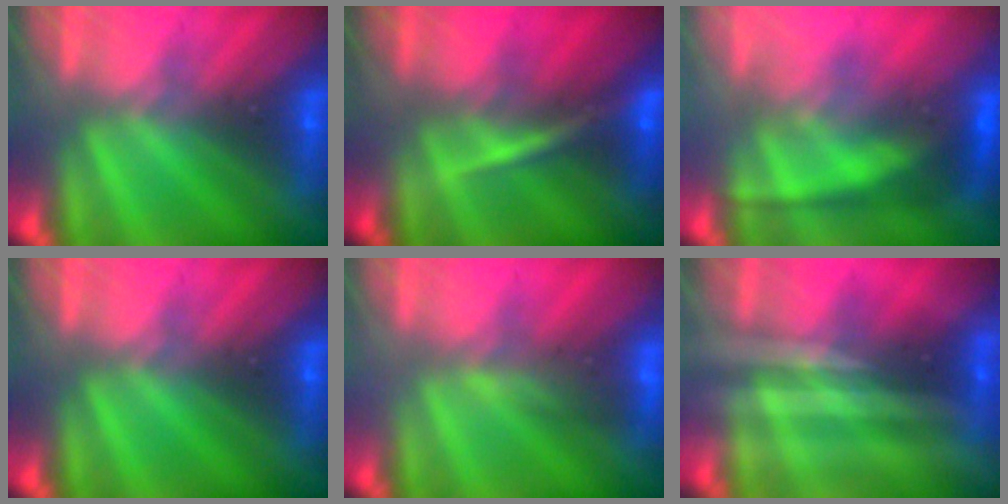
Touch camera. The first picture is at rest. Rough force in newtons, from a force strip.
{"total": 3.4}
{"total": 2.7}
{"total": 0.0}
{"total": 4.7}
{"total": 2.1}